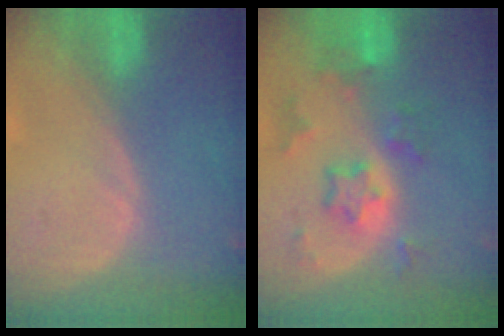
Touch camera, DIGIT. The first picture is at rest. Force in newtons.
{"total": 7.4, "press": 6.6, "slide": 3.3}